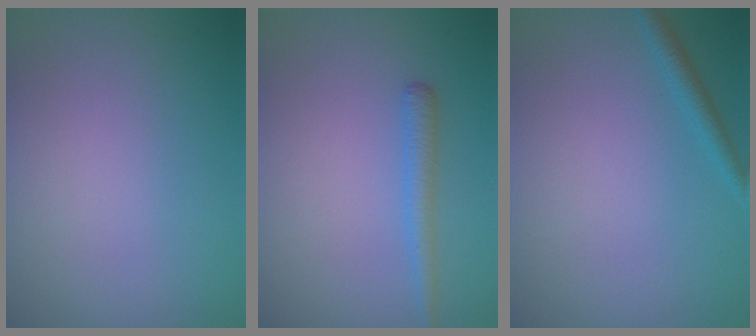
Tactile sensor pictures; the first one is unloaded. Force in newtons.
{"total": 1.7, "press": 1.7, "slide": 0.1}
{"total": 1.3, "press": 1.3, "slide": 0.1}